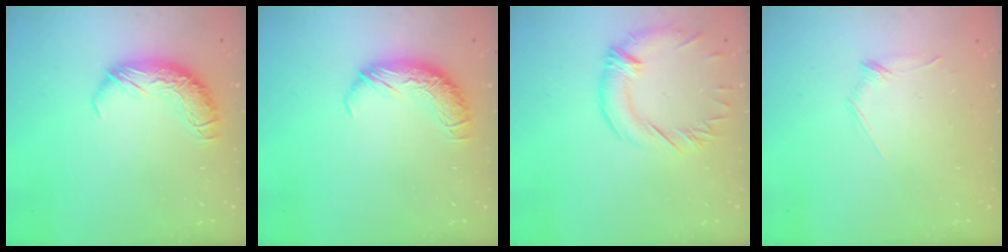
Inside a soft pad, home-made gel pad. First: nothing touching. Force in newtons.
{"total": 0.0}
{"total": 2.1, "press": 1.3, "slide": 1.6}
{"total": 7.2, "press": 7.2, "slide": 0.9}